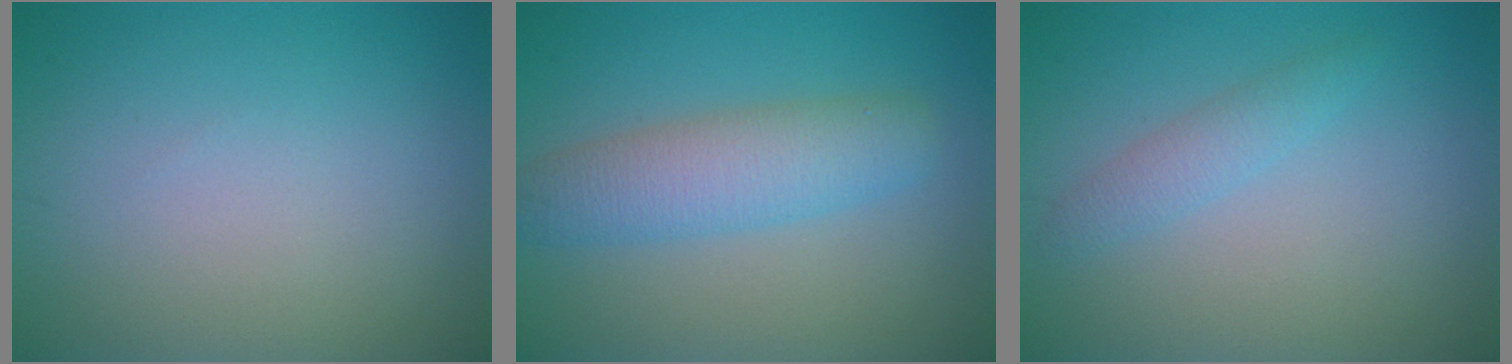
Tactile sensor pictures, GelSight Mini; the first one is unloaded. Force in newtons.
{"total": 4.6, "press": 4.6, "slide": 0.2}
{"total": 1.7, "press": 1.7, "slide": 0.1}